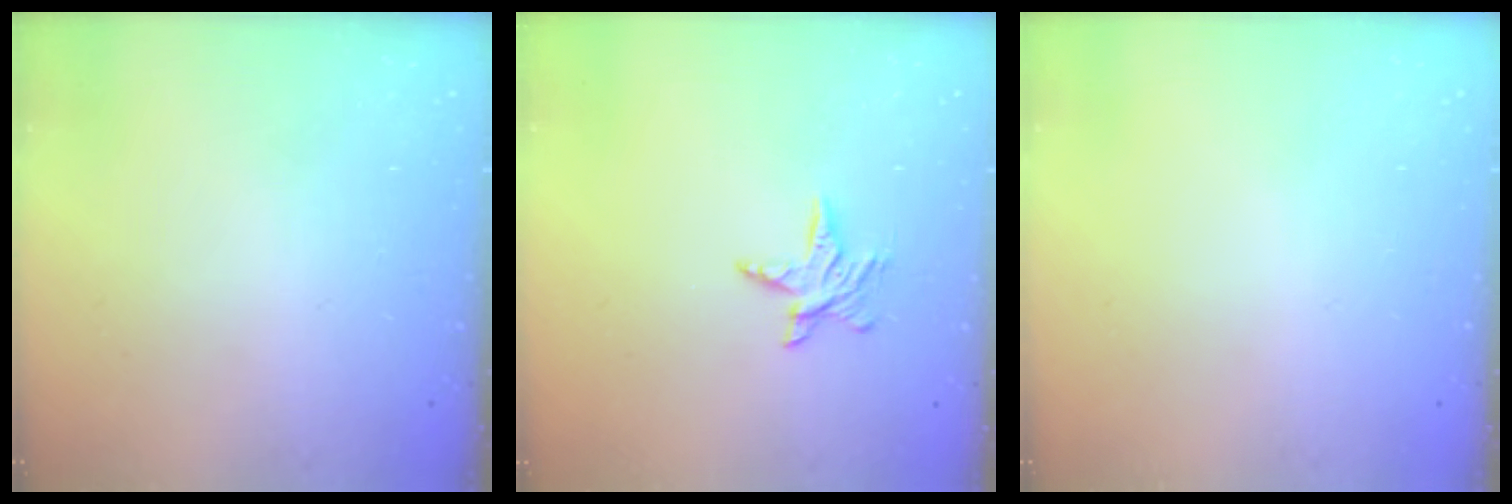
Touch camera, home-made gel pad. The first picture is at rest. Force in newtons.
{"total": 5.8, "press": 5.8, "slide": 0.5}
{"total": 0.0}